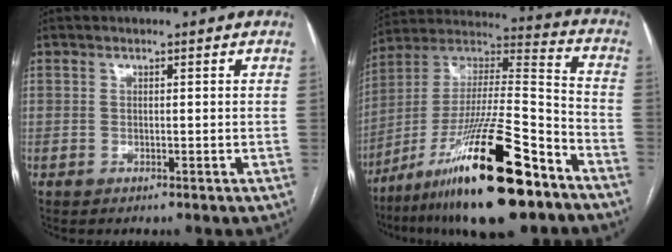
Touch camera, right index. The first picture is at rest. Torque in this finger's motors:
{"motor_torque": [1.45, -0.69, 0.96, 0.21]}